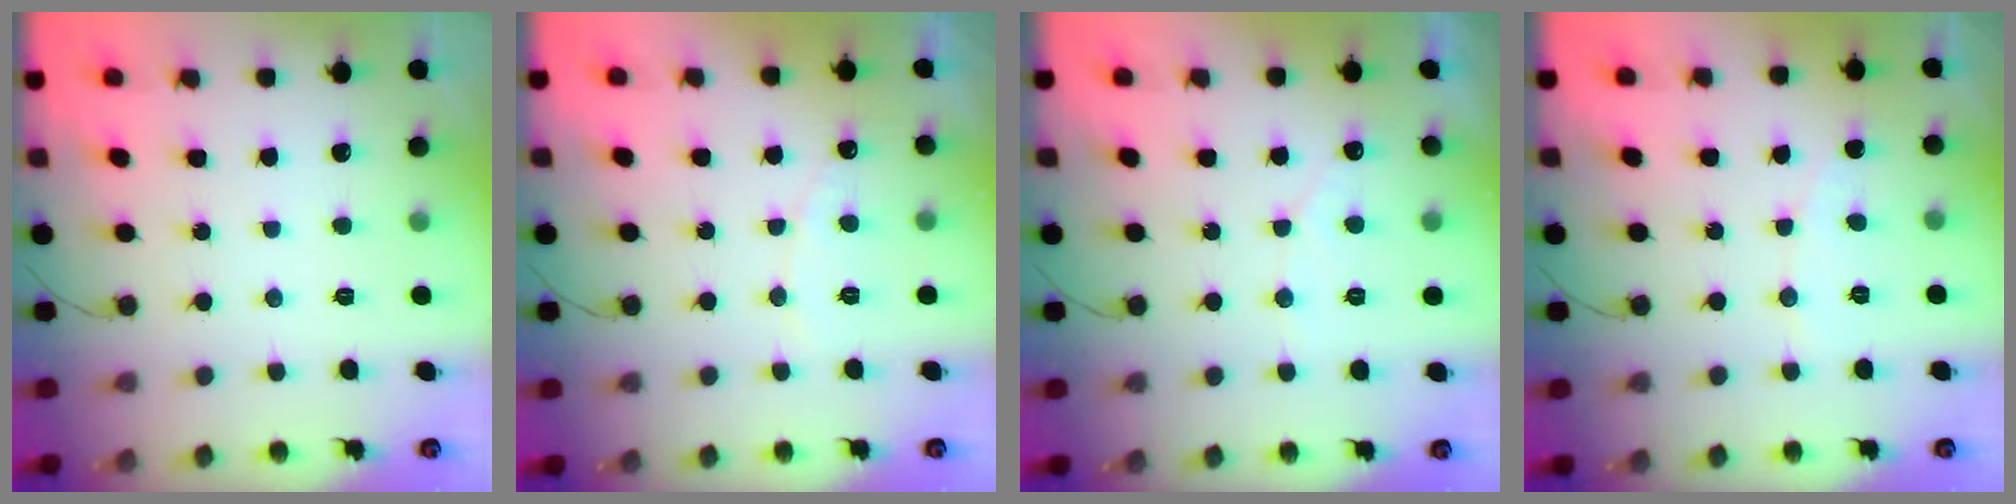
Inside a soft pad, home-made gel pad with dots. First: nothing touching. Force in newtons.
{"total": 4.9, "press": 4.9, "slide": 0.3}
{"total": 3.0, "press": 3.0, "slide": 0.1}
{"total": 2.8, "press": 2.8, "slide": 0.3}